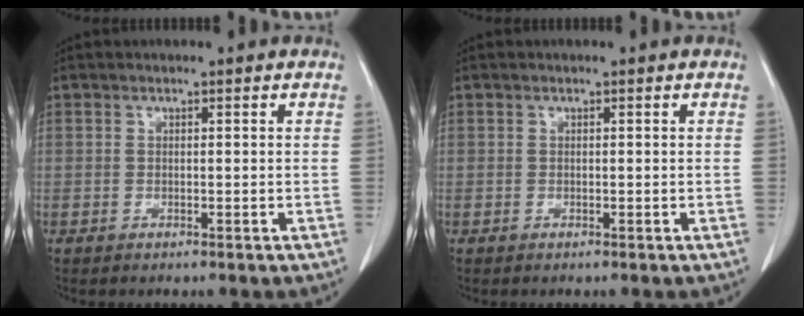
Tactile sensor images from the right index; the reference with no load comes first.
{"total": 0.0}